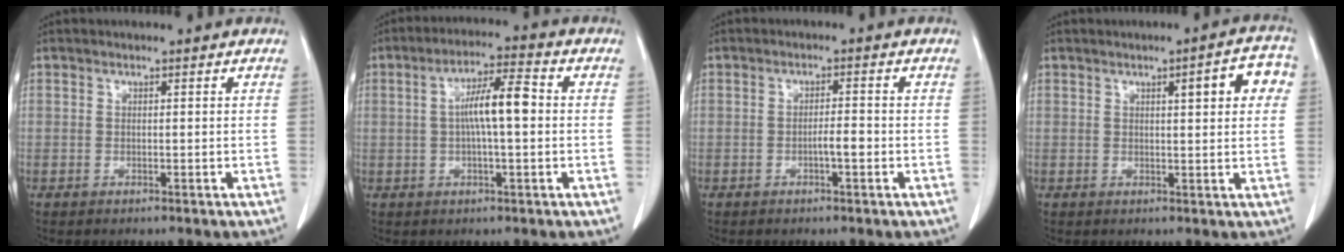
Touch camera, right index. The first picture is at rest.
{"total": 7.6, "force": [0.4, 1.2, 7.5], "torque": [-0.138, 0.016, 0.001]}
{"total": 2.3, "force": [-0.8, 0.3, 2.1], "torque": [-0.035, 0.002, -0.015]}
{"total": 6.1, "force": [1.9, 1.3, 5.6], "torque": [-0.068, 0.014, 0.018]}